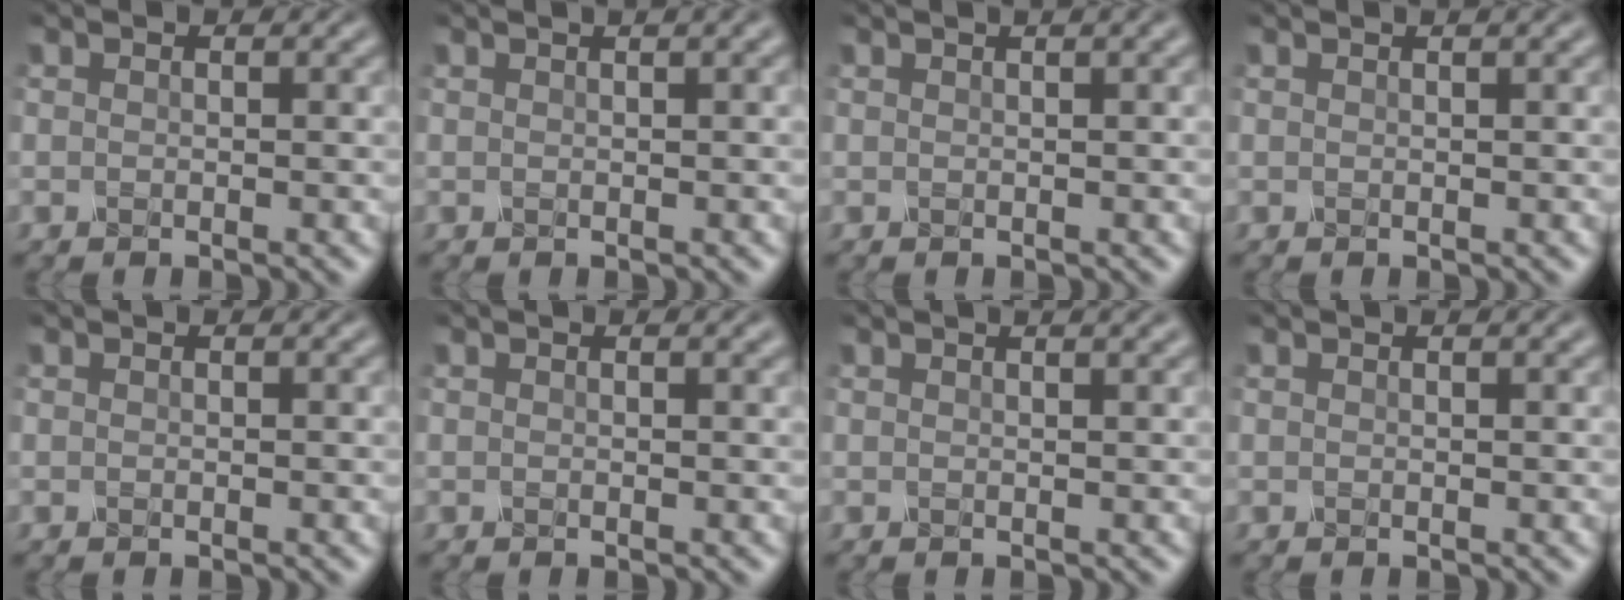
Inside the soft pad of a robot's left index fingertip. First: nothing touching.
{"total": 1.7, "force": [1.0, 0.5, 1.4], "torque": [-0.018, 0.006, 0.007]}
{"total": 1.8, "force": [1.0, 0.5, 1.4], "torque": [-0.016, 0.007, 0.006]}
{"total": 1.0, "force": [0.7, 0.2, 0.7], "torque": [-0.012, 0.000, 0.003]}
{"total": 0.0}
{"total": 0.8, "force": [0.6, 0.1, 0.5], "torque": [-0.009, 0.001, 0.007]}
{"total": 2.6, "force": [1.6, 1.0, 1.7], "torque": [-0.006, 0.012, 0.000]}
{"total": 0.7, "force": [0.5, 0.1, 0.5], "torque": [-0.009, 0.001, 0.004]}